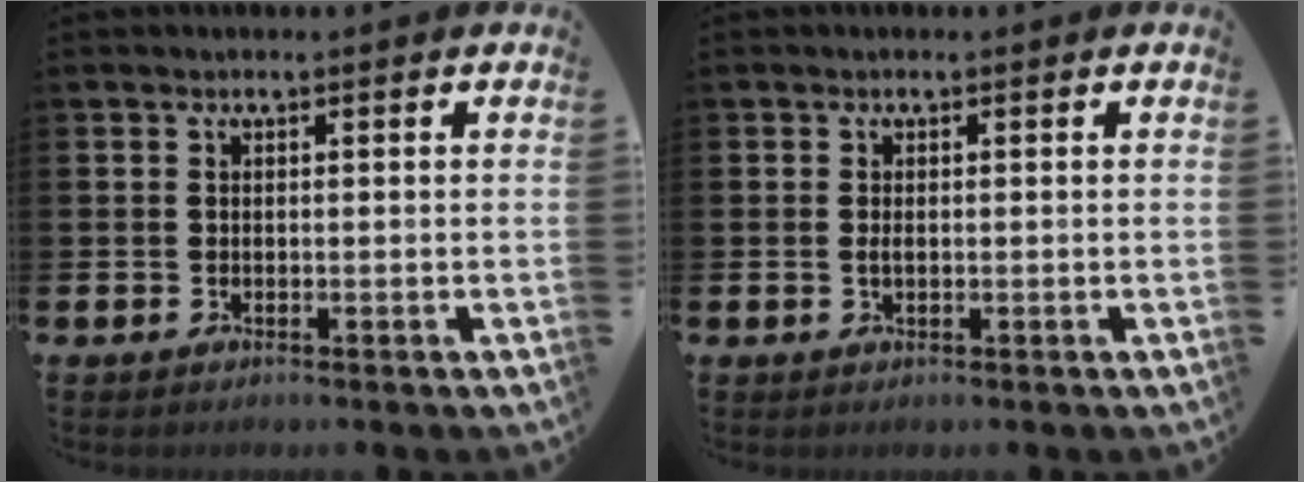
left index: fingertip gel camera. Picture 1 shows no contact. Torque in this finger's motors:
{"motor_torque": [0.52, -0.03, 0.02, 0.02]}